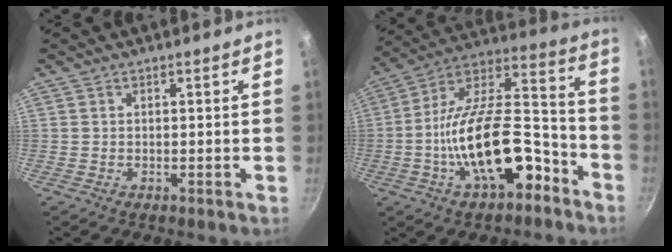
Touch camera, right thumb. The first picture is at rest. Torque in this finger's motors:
{"motor_torque": [2.83, 2.18, 2.16, -0.61, 0.71]}